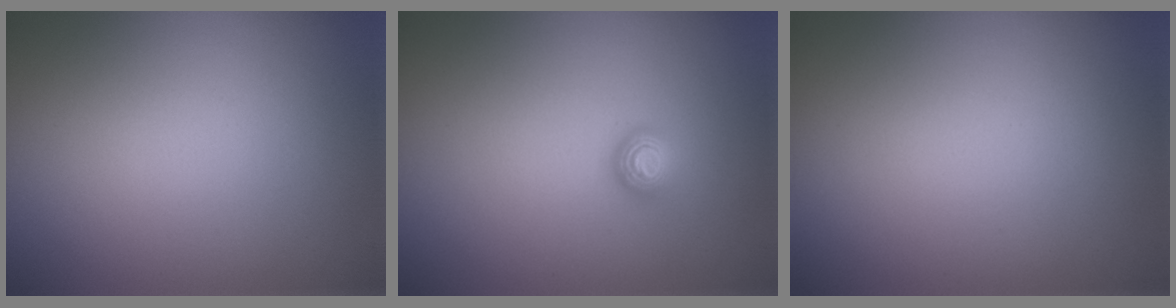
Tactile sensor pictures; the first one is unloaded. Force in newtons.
{"total": 1.3, "press": 1.0, "slide": 0.9}
{"total": 0.0}